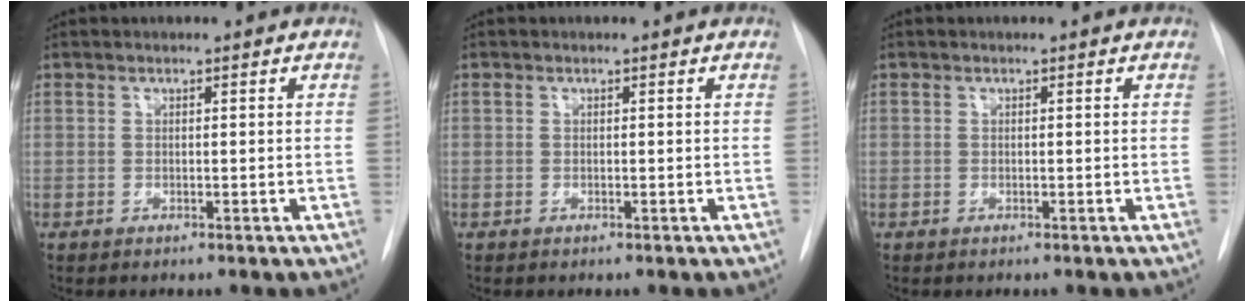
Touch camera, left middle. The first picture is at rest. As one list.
[{"total": 0.0}, {"total": 0.0}]